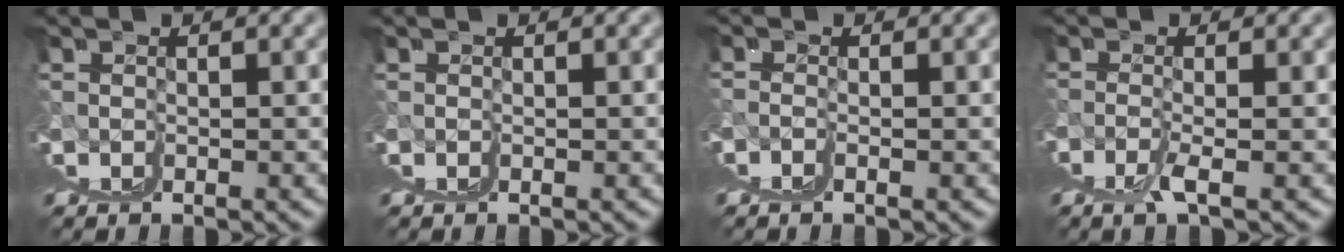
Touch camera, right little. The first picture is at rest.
{"total": 0.0}
{"total": 1.8, "force": [0.7, 1.0, 1.4], "torque": [-0.021, 0.005, 0.013]}
{"total": 1.7, "force": [0.6, 0.6, 1.5], "torque": [-0.044, -0.001, 0.016]}